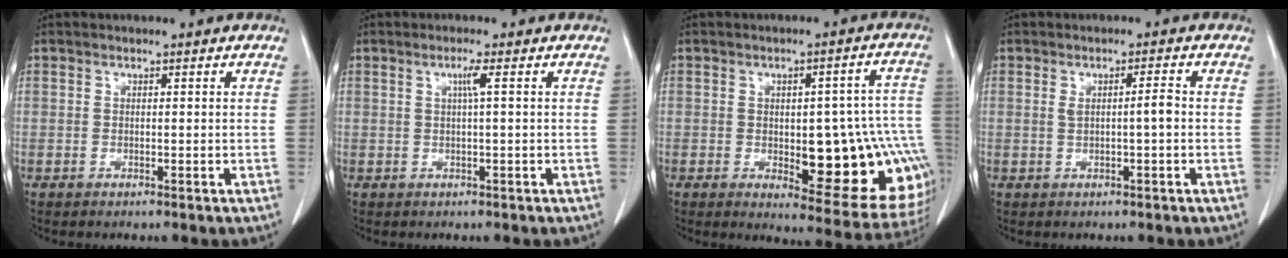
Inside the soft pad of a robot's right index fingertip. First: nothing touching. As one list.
[{"total": 1.7, "force": [0.5, -0.4, 1.6], "torque": [-0.036, -0.001, 0.009]}, {"total": 18.6, "force": [-3.5, 6.3, 17.2], "torque": [-0.126, 0.030, -0.020]}, {"total": 2.5, "force": [0.0, 0.2, 2.5], "torque": [-0.044, 0.003, 0.004]}]